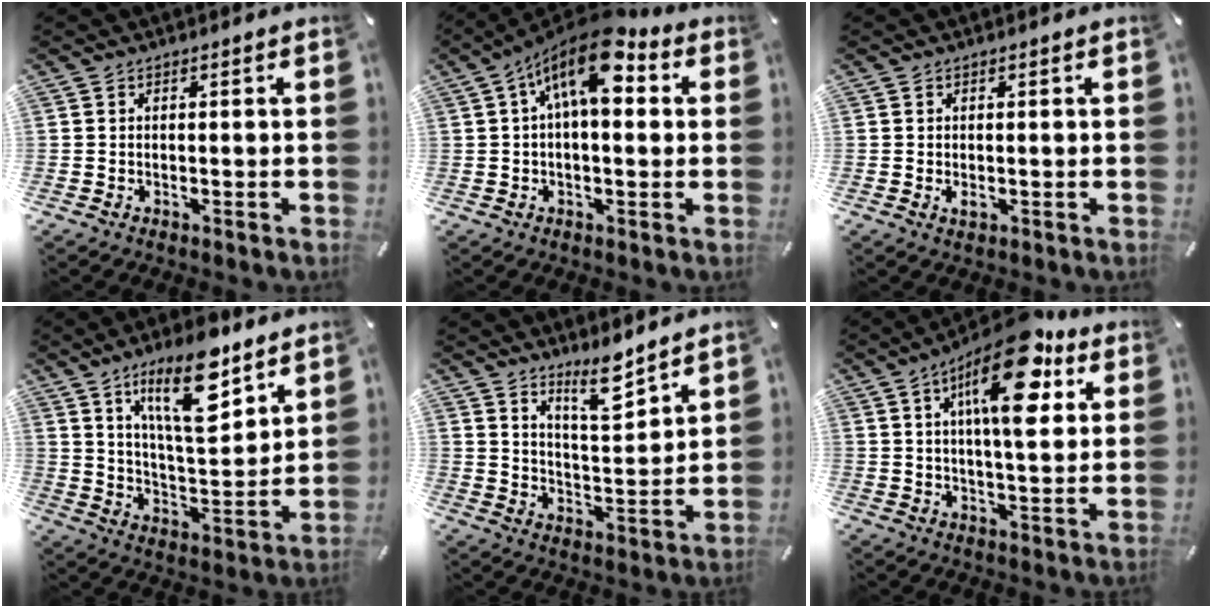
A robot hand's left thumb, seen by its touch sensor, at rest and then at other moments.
{"total": 13.2, "force": [5.0, 6.1, 10.6], "torque": [-0.161, -0.018, 0.086]}
{"total": 1.5, "force": [-0.1, 0.9, 1.2], "torque": [-0.015, -0.001, -0.005]}
{"total": 17.8, "force": [10.2, 6.6, 13.0], "torque": [-0.219, -0.046, 0.165]}
{"total": 9.8, "force": [8.1, 2.4, 5.0], "torque": [-0.073, -0.061, 0.139]}
{"total": 18.2, "force": [8.1, 6.5, 14.9], "torque": [-0.243, -0.026, 0.124]}